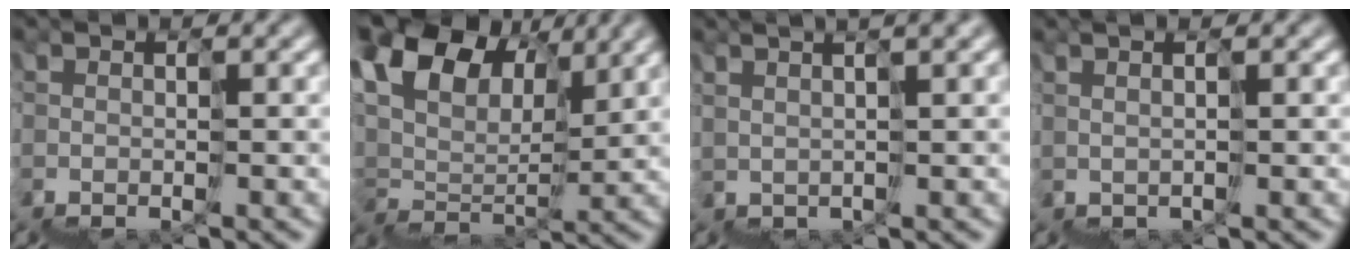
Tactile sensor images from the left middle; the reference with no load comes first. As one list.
[{"total": 7.3, "force": [6.7, 2.7, 0.9], "torque": [-0.038, 0.056, 0.106]}, {"total": 4.4, "force": [4.1, -1.4, 0.4], "torque": [0.029, 0.047, 0.062]}, {"total": 2.5, "force": [1.7, -1.4, -1.1], "torque": [0.035, 0.030, 0.030]}]